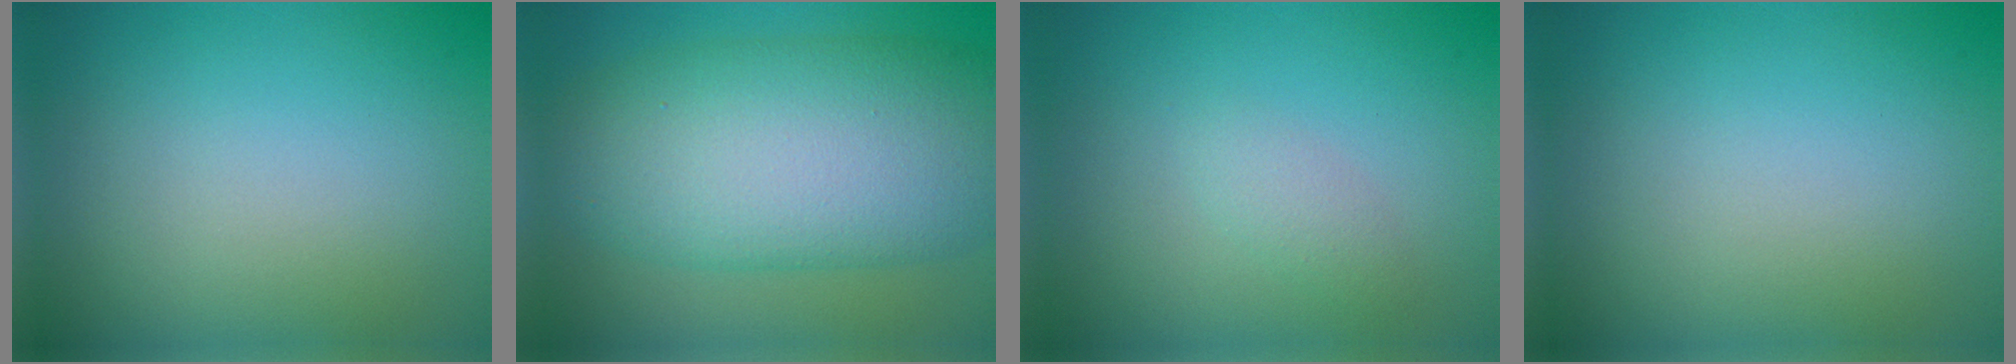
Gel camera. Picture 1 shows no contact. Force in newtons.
{"total": 12.8, "press": 12.8, "slide": 0.2}
{"total": 1.3, "press": 1.3, "slide": 0.1}
{"total": 0.0}